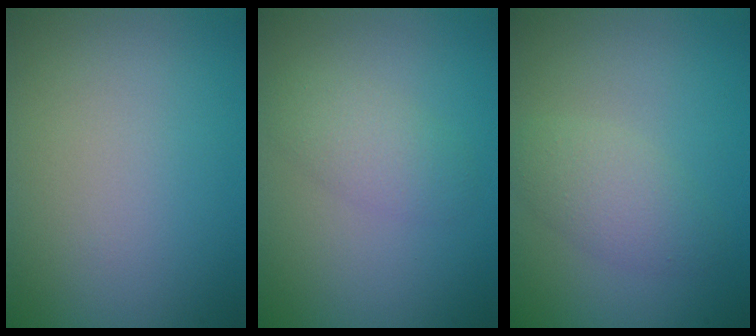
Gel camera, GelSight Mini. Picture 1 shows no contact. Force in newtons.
{"total": 2.2, "press": 2.2, "slide": 0.1}
{"total": 2.7, "press": 2.7, "slide": 0.2}